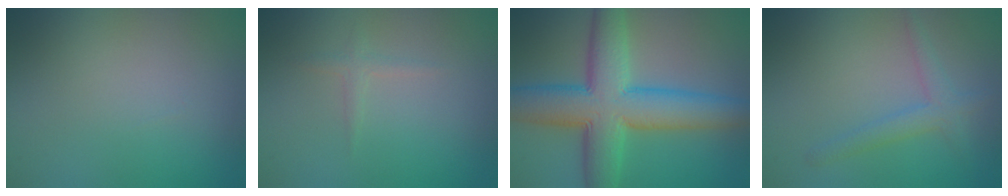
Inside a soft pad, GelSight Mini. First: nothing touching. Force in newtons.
{"total": 0.9, "press": 0.9, "slide": 0.0}
{"total": 10.1, "press": 10.1, "slide": 0.3}
{"total": 2.2, "press": 2.2, "slide": 0.1}